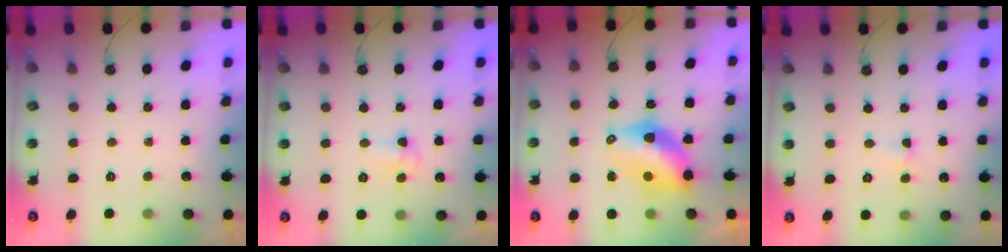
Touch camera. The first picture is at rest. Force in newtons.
{"total": 5.0, "press": 5.0, "slide": 0.7}
{"total": 8.5, "press": 8.5, "slide": 0.9}
{"total": 2.4, "press": 2.3, "slide": 0.4}